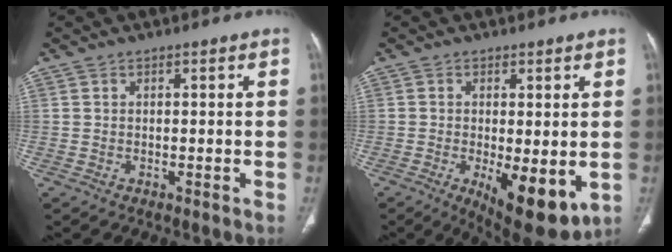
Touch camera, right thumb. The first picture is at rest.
{"total": 11.7, "force": [-2.6, 4.5, 10.5], "torque": [-0.148, -0.025, -0.027]}